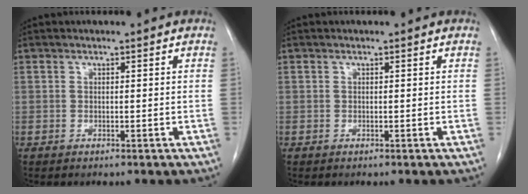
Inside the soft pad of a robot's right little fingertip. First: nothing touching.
{"total": 0.0}